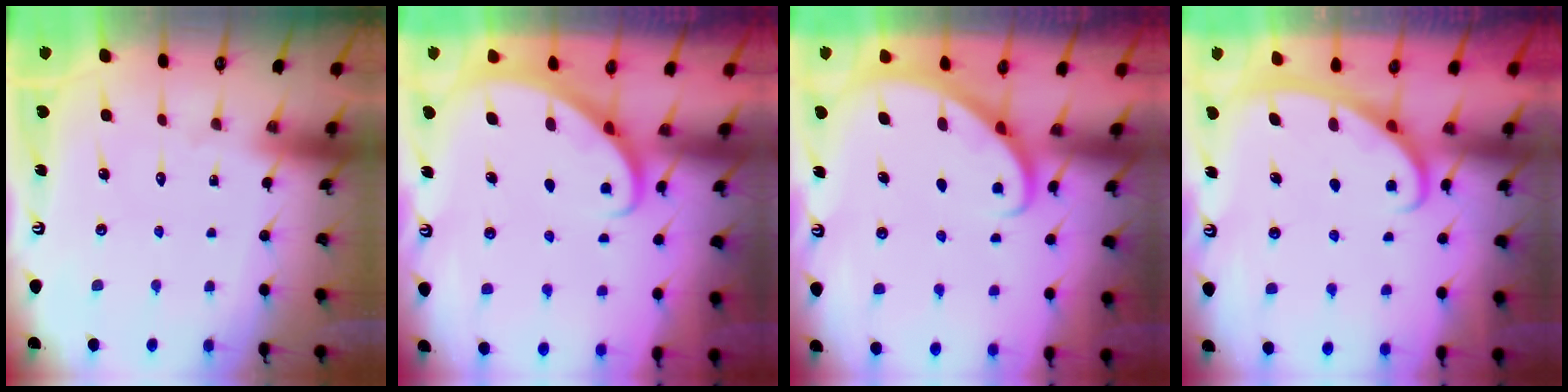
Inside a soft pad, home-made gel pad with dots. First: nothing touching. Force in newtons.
{"total": 2.8, "press": 2.8, "slide": 0.2}
{"total": 2.9, "press": 2.9, "slide": 0.2}
{"total": 3.0, "press": 3.0, "slide": 0.4}